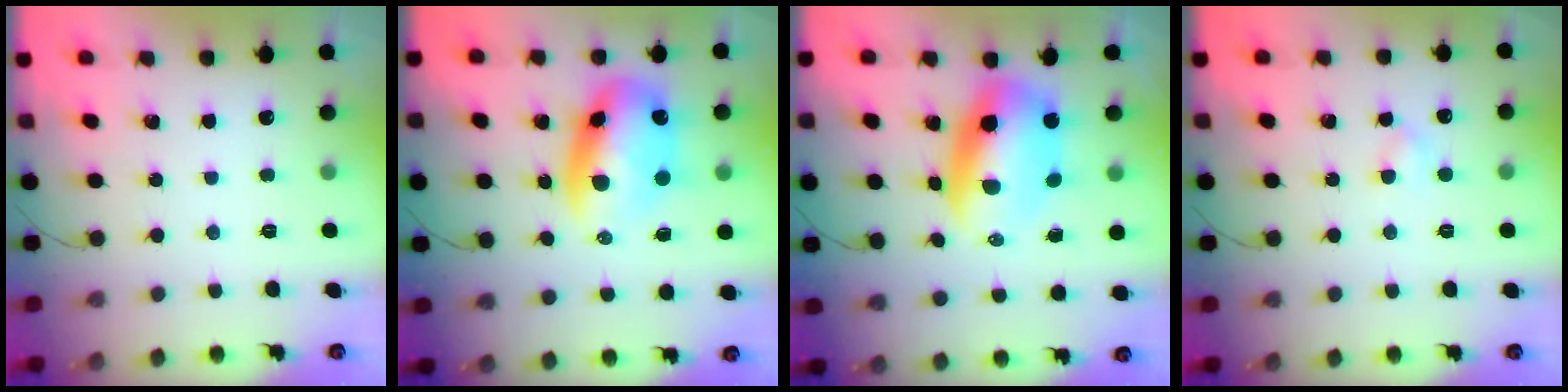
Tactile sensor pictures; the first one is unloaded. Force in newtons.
{"total": 12.7, "press": 12.2, "slide": 3.4}
{"total": 10.5, "press": 10.2, "slide": 2.5}
{"total": 2.7, "press": 2.5, "slide": 1.1}